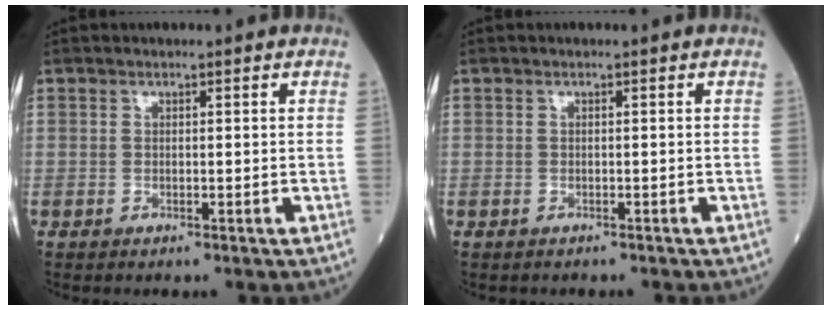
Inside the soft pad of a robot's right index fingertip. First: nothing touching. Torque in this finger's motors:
{"motor_torque": [-0.04, 0.04, -0.11, 0.00]}